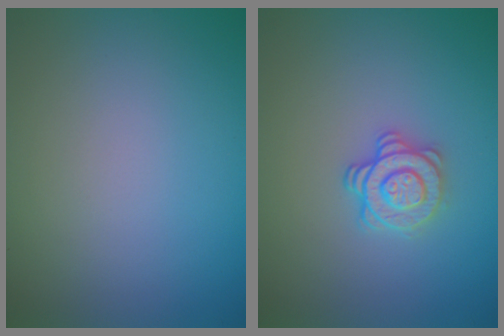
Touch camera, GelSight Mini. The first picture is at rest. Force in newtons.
{"total": 2.9, "press": 2.5, "slide": 1.3}